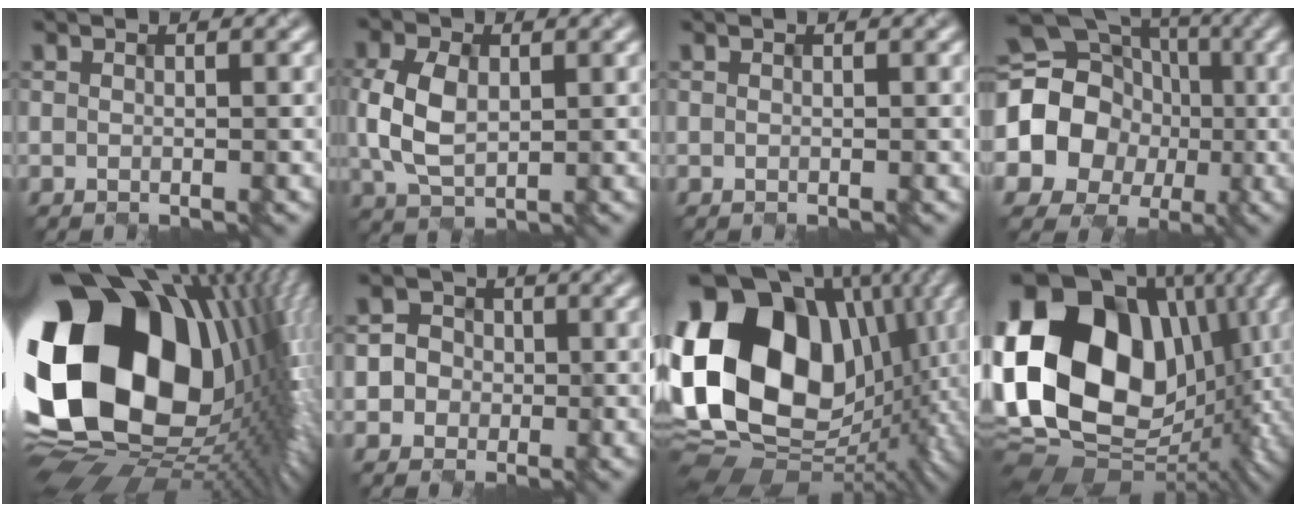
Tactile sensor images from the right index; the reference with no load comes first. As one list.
[{"total": 4.7, "force": [-0.1, 3.3, 3.4], "torque": [-0.084, 0.004, 0.004]}, {"total": 0.0}, {"total": 13.6, "force": [-1.0, 12.2, 5.8], "torque": [-0.129, 0.002, -0.042]}, {"total": 22.3, "force": [2.2, 15.3, 16.1], "torque": [-0.334, -0.058, 0.063]}, {"total": 3.5, "force": [-0.5, 3.4, 0.5], "torque": [0.005, 0.009, -0.017]}, {"total": 19.9, "force": [2.8, 14.7, 13.1], "torque": [-0.273, 0.015, 0.059]}, {"total": 19.4, "force": [2.7, 14.7, 12.5], "torque": [-0.254, 0.013, 0.057]}]